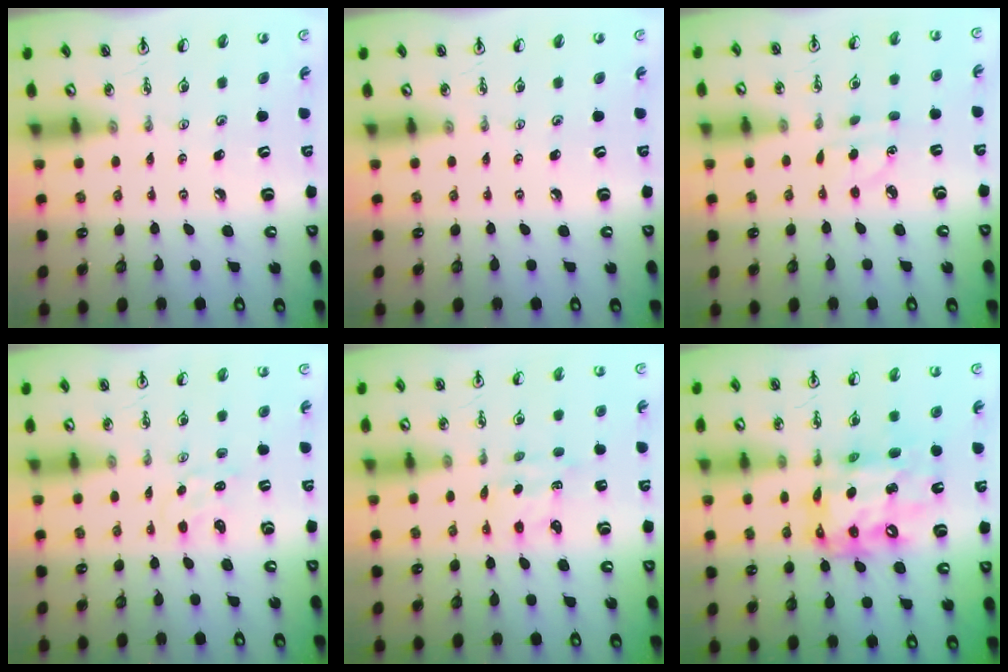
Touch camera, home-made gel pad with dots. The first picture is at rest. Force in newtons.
{"total": 0.0}
{"total": 3.5, "press": 3.4, "slide": 0.6}
{"total": 1.2, "press": 1.1, "slide": 0.2}
{"total": 2.3, "press": 2.3, "slide": 0.5}
{"total": 15.9, "press": 15.8, "slide": 1.7}